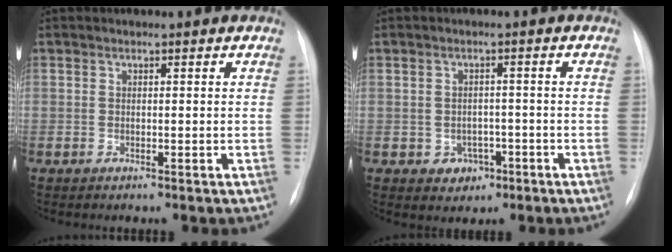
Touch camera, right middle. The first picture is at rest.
{"total": 3.5, "force": [-1.6, 2.9, 1.2], "torque": [-0.008, 0.012, -0.013]}